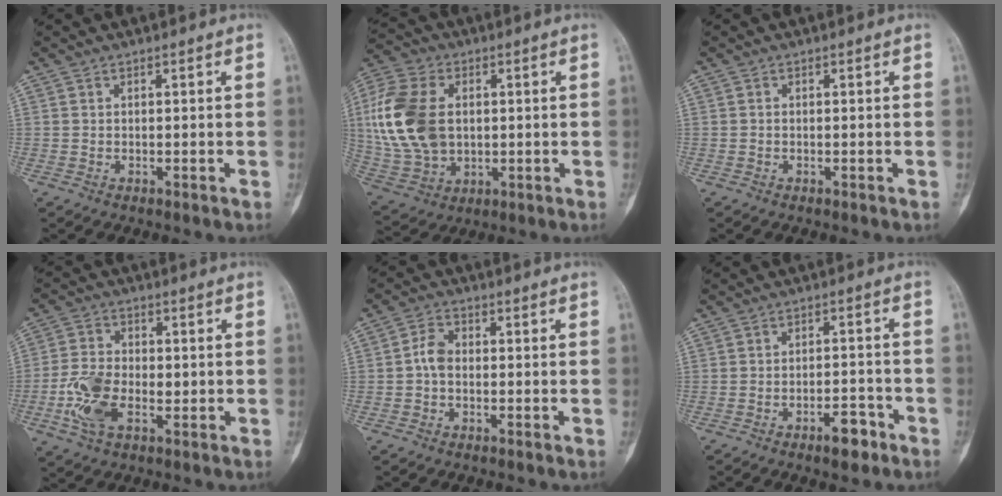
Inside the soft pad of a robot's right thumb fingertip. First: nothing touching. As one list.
[{"total": 18.3, "force": [2.0, 12.4, 13.3], "torque": [-0.273, 0.000, 0.044]}, {"total": 0.0}, {"total": 9.8, "force": [-1.9, 6.0, 7.5], "torque": [-0.153, 0.009, -0.038]}, {"total": 3.8, "force": [-0.5, 2.7, 2.7], "torque": [-0.045, 0.013, -0.018]}, {"total": 5.2, "force": [-3.2, 2.1, 3.5], "torque": [-0.045, 0.024, -0.046]}]